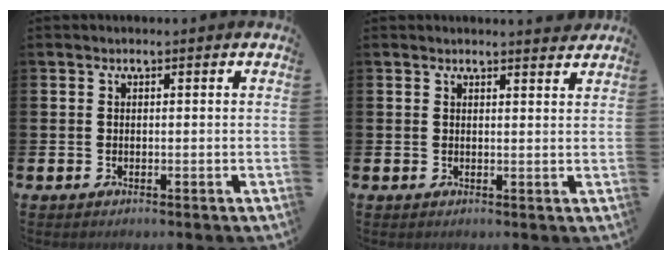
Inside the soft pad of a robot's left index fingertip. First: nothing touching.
{"total": 2.0, "force": [2.0, -0.1, 0.0], "torque": [0.006, -0.015, 0.035]}